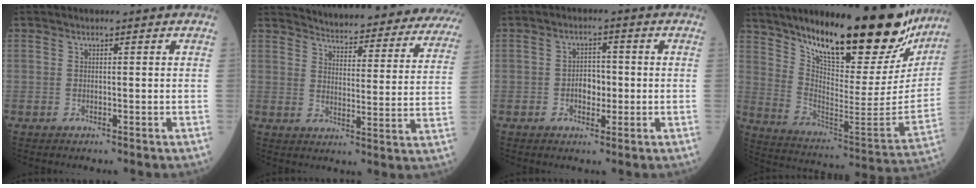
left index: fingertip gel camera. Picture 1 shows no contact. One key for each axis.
{"total": 30.6, "fx": 28.6, "fy": 5.3, "fz": 9.4, "tx": -0.131, "ty": -0.088, "tz": 0.332}
{"total": 3.3, "fx": -0.6, "fy": 2.2, "fz": 2.5, "tx": -0.039, "ty": 0.008, "tz": -0.011}
{"total": 25.8, "fx": 20.2, "fy": 6.1, "fz": 14.9, "tx": -0.231, "ty": -0.041, "tz": 0.304}